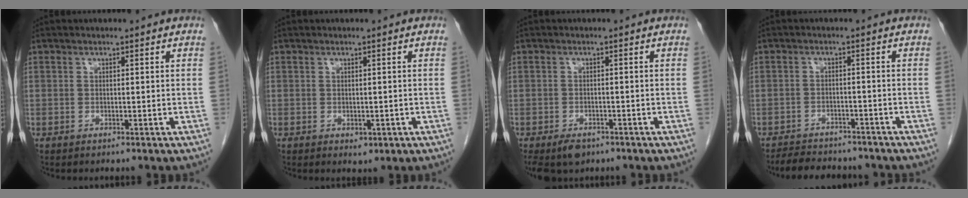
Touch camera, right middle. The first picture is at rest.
{"total": 1.5, "force": [-0.5, 0.9, 1.0], "torque": [-0.011, -0.002, 0.001]}
{"total": 4.9, "force": [-3.5, 2.6, 2.3], "torque": [-0.042, -0.006, -0.053]}
{"total": 9.0, "force": [-8.2, 2.8, 2.8], "torque": [-0.046, 0.002, -0.111]}